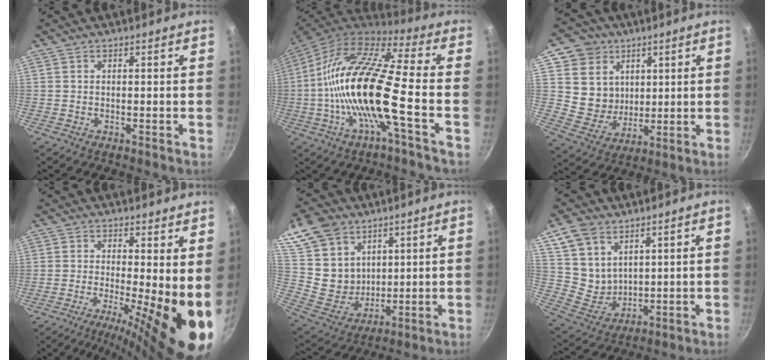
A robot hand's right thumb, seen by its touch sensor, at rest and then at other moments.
{"total": 19.8, "force": [-3.7, 4.3, 18.9], "torque": [-0.356, 0.038, -0.091]}
{"total": 11.9, "force": [4.3, 10.5, 3.4], "torque": [-0.022, -0.022, 0.086]}
{"total": 12.4, "force": [-1.2, 2.7, 12.1], "torque": [-0.164, -0.016, -0.023]}
{"total": 15.7, "force": [8.5, 11.6, 6.3], "torque": [-0.090, -0.033, 0.177]}
{"total": 10.3, "force": [5.7, 7.3, 4.6], "torque": [-0.063, -0.025, 0.126]}